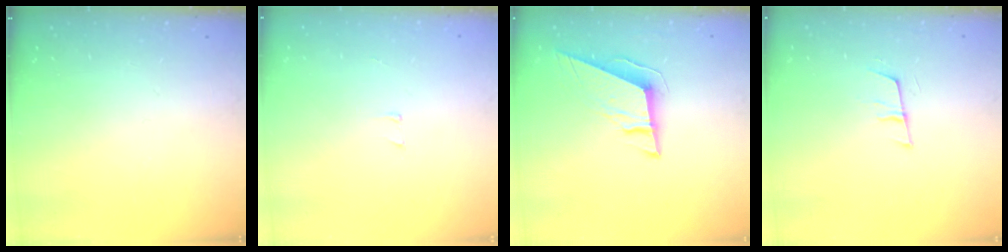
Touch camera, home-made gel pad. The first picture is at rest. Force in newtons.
{"total": 3.0, "press": 3.0, "slide": 0.2}
{"total": 9.9, "press": 9.7, "slide": 2.0}
{"total": 6.2, "press": 5.6, "slide": 2.7}